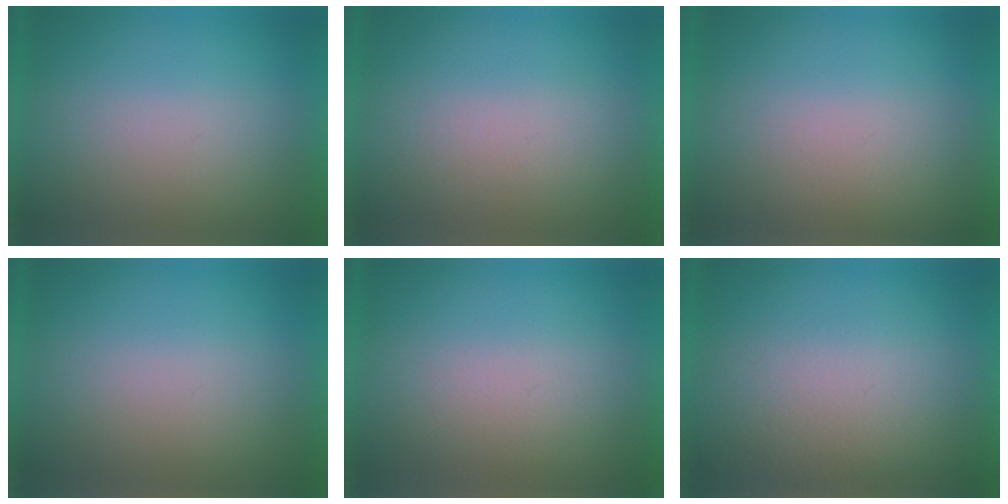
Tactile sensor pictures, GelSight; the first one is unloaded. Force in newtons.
{"total": 1.5}
{"total": 2.0}
{"total": 0.0}
{"total": 1.4}
{"total": 3.6}